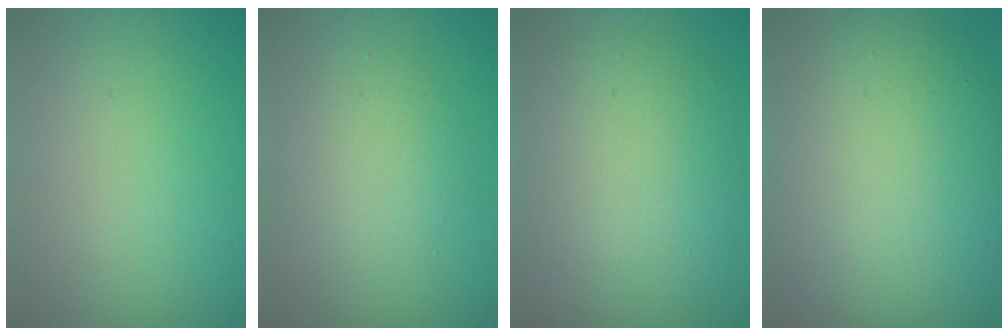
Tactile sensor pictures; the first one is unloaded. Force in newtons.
{"total": 3.1, "press": 3.1, "slide": 0.1}
{"total": 6.2, "press": 6.1, "slide": 0.4}
{"total": 10.5, "press": 10.5, "slide": 0.5}